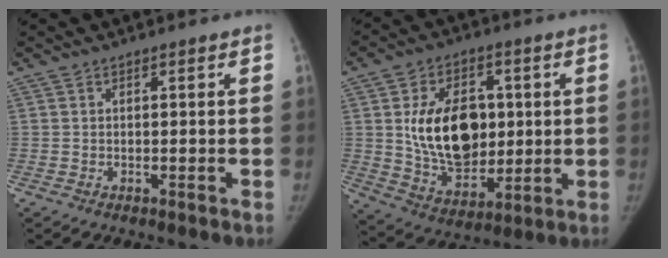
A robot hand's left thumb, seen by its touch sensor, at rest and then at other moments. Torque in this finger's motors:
{"motor_torque": [1.74, 1.98, 0.08, 0.07, 0.44]}